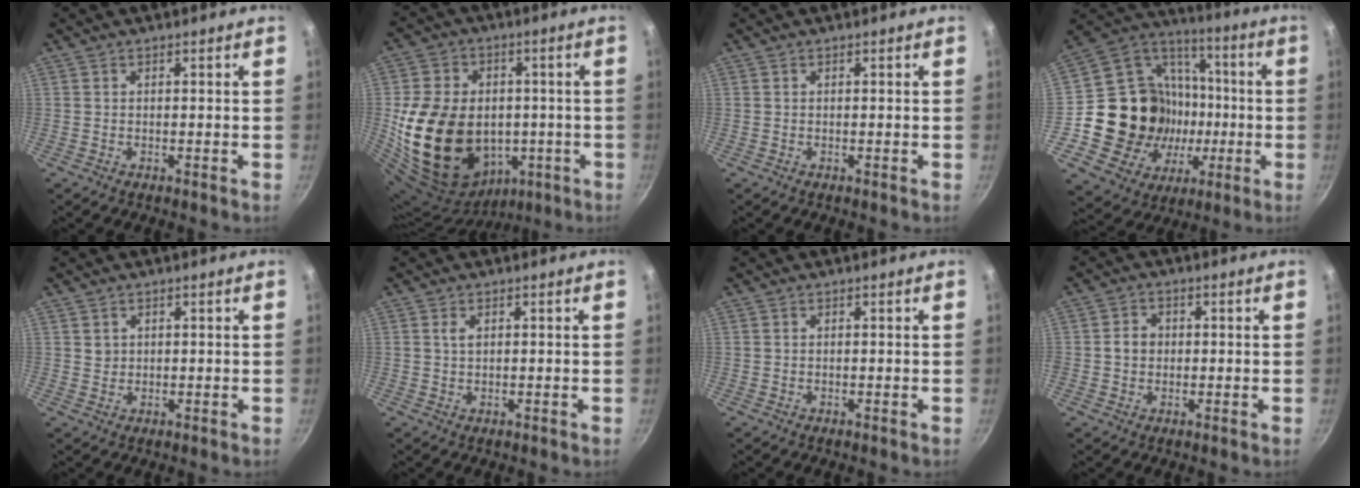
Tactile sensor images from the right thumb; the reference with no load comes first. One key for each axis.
{"total": 22.5, "fx": -2.5, "fy": 17.4, "fz": 14.0, "tx": -0.237, "ty": 0.028, "tz": -0.018}
{"total": 0.0}
{"total": 25.6, "fx": -2.5, "fy": 21.8, "fz": 13.1, "tx": -0.212, "ty": 0.029, "tz": -0.021}
{"total": 1.3, "fx": 0.6, "fy": 1.2, "fz": 0.3, "tx": 0.002, "ty": 0.003, "tz": 0.010}
{"total": 1.4, "fx": 0.5, "fy": 0.7, "fz": 1.1, "tx": -0.020, "ty": 0.000, "tz": 0.008}
{"total": 0.0}
{"total": 3.4, "fx": -0.1, "fy": 3.0, "fz": 1.6, "tx": -0.010, "ty": 0.008, "tz": -0.006}